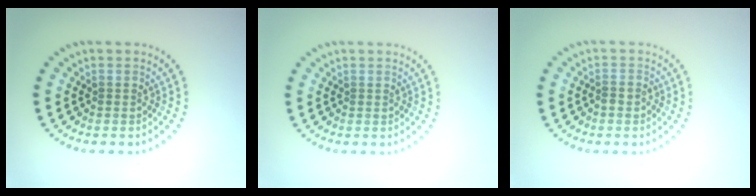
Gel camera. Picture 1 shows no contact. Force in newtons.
{"total": 0.0}
{"total": 0.9, "press": 0.6, "slide": 0.6}